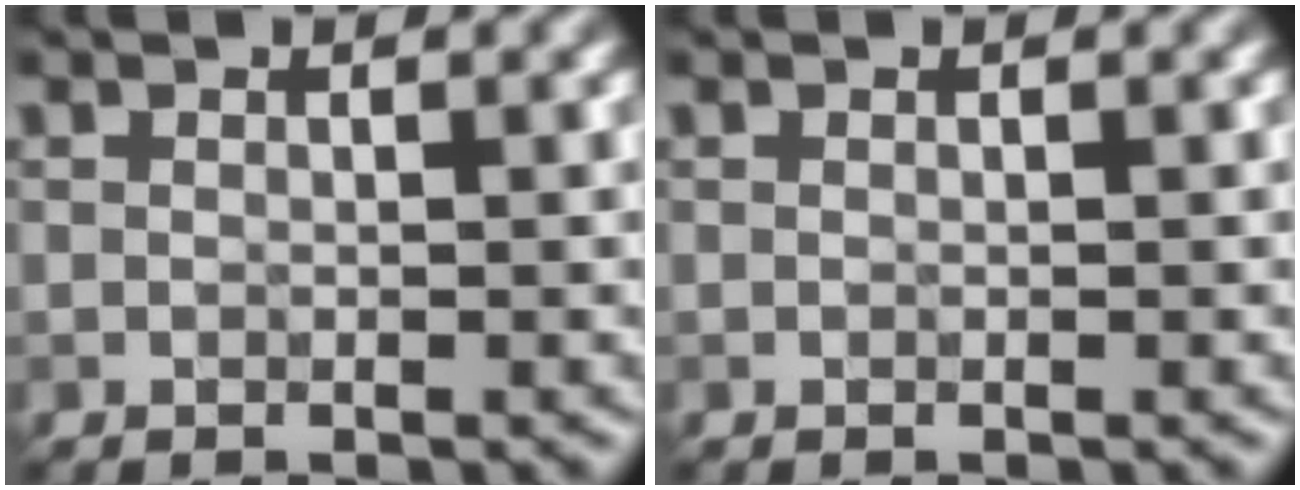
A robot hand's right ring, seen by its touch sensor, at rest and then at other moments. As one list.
[{"total": 0.0}]